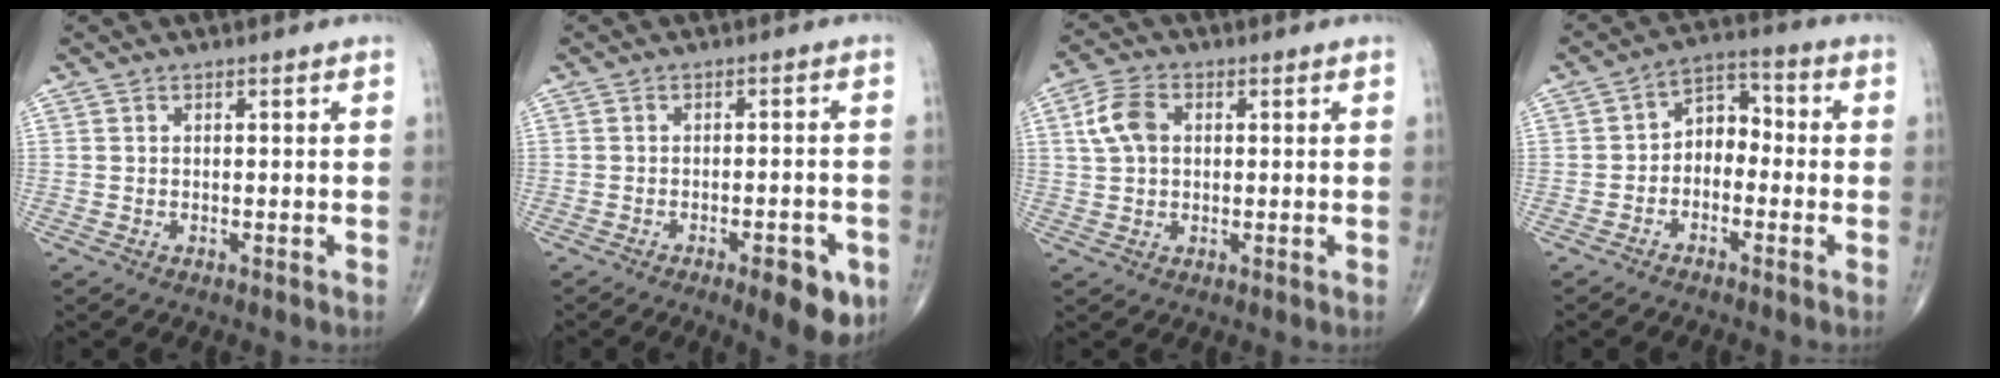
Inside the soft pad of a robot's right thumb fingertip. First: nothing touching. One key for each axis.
{"total": 8.0, "fx": -3.9, "fy": 2.6, "fz": 6.5, "tx": -0.071, "ty": 0.009, "tz": -0.046}
{"total": 6.3, "fx": 1.3, "fy": 4.3, "fz": 4.4, "tx": -0.084, "ty": 0.011, "tz": 0.021}
{"total": 6.3, "fx": -1.4, "fy": 4.6, "fz": 4.1, "tx": -0.040, "ty": 0.038, "tz": -0.042}